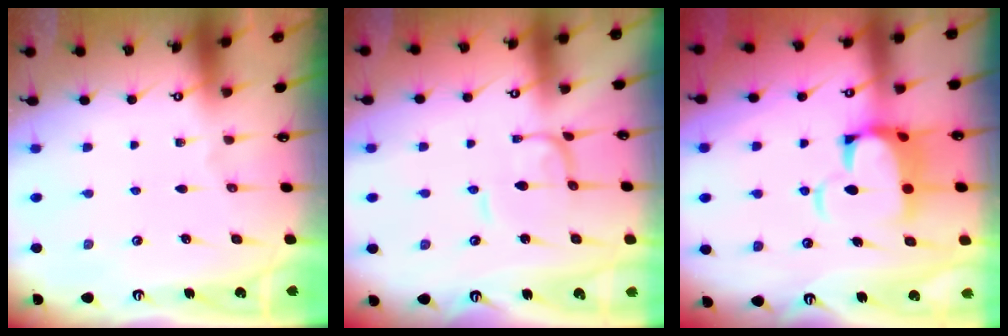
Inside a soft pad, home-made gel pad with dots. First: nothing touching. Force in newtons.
{"total": 1.0, "press": 0.9, "slide": 0.2}
{"total": 6.9, "press": 6.8, "slide": 1.4}